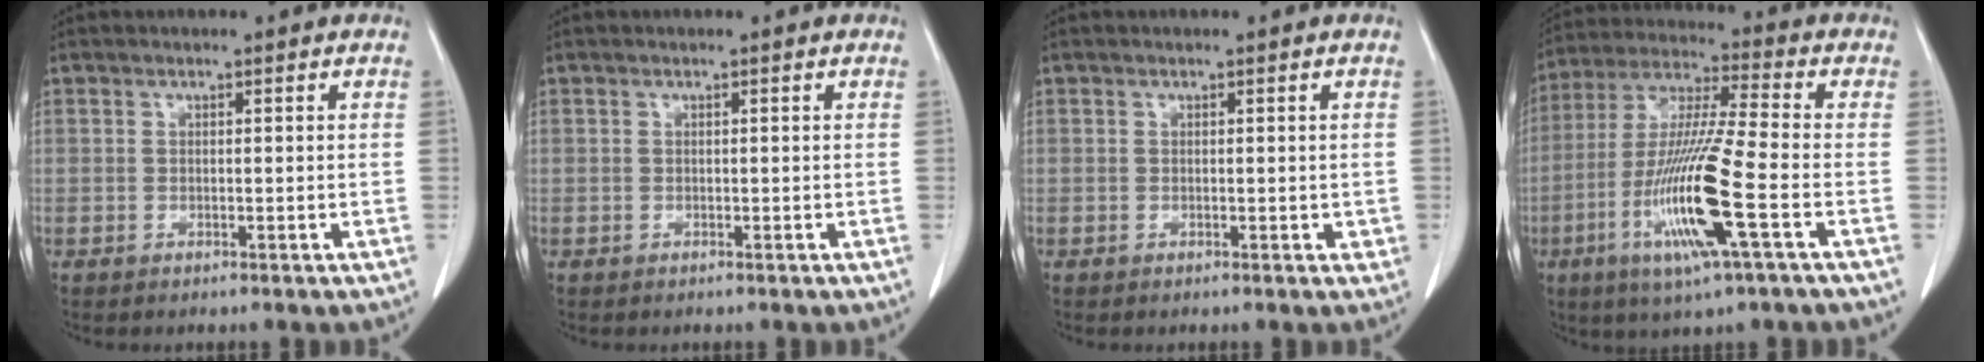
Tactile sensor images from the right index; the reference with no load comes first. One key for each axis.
{"total": 0.0}
{"total": 1.3, "fx": -0.1, "fy": 0.7, "fz": 1.0, "tx": -0.011, "ty": -0.002, "tz": 0.000}
{"total": 15.8, "fx": -5.3, "fy": 0.0, "fz": 14.9, "tx": -0.310, "ty": -0.021, "tz": -0.104}